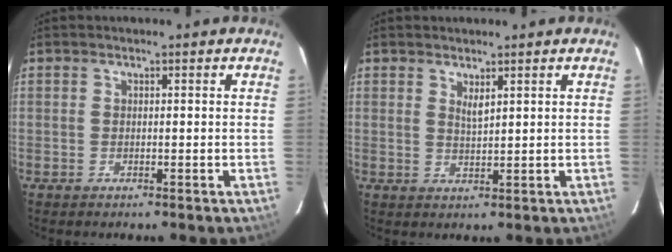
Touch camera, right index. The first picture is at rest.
{"total": 2.0, "force": [1.3, 0.3, 1.4], "torque": [-0.025, -0.002, 0.022]}